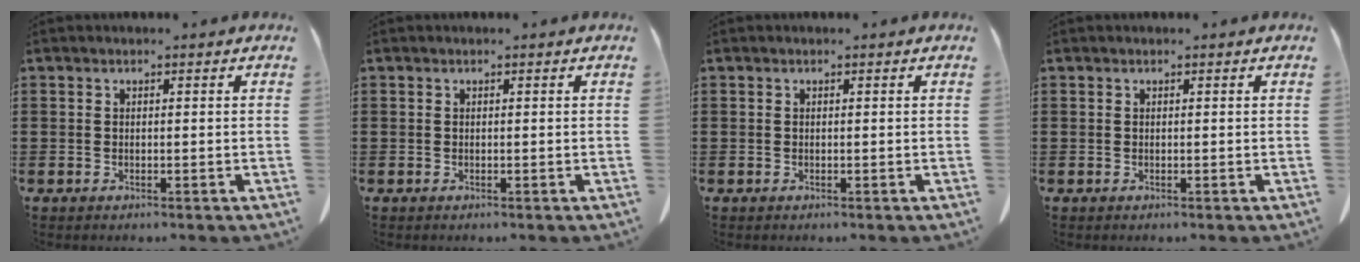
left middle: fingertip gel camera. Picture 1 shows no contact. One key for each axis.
{"total": 0.0}
{"total": 0.0}
{"total": 0.0}